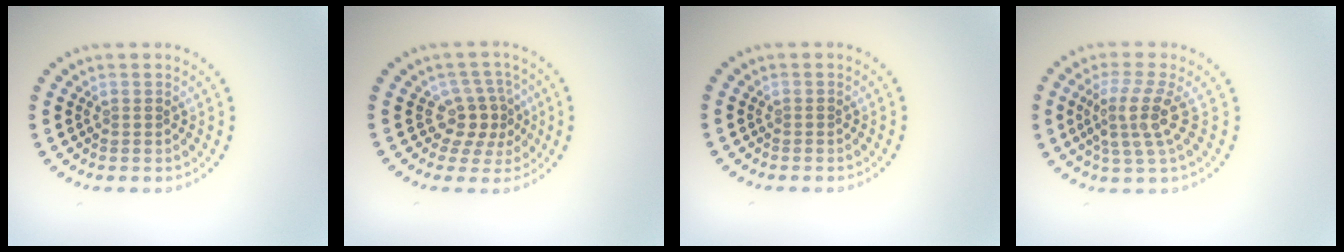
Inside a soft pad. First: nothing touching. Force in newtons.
{"total": 3.0, "press": 2.3, "slide": 1.8}
{"total": 0.0}
{"total": 3.7, "press": 2.7, "slide": 2.6}